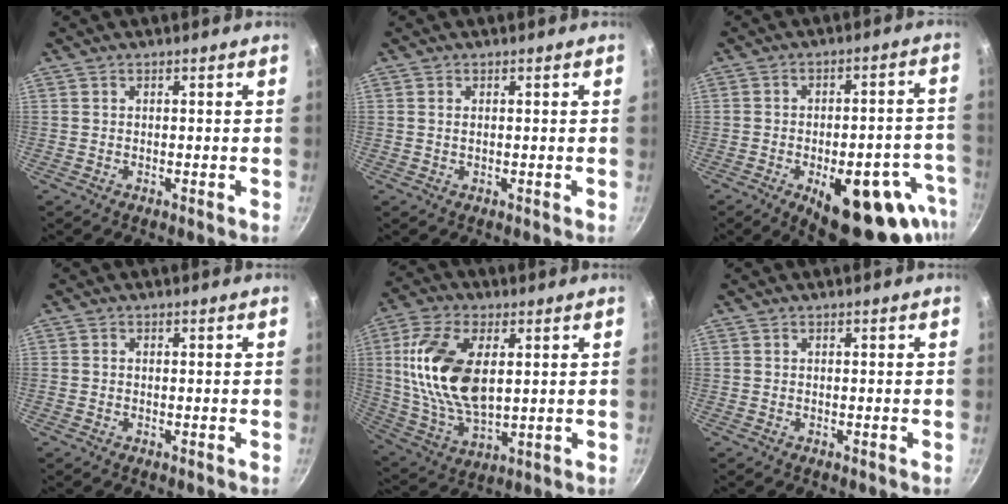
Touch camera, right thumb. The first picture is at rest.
{"total": 1.0, "force": [0.2, 0.6, 0.8], "torque": [-0.014, 0.001, 0.003]}
{"total": 23.0, "force": [-10.5, 10.2, 17.7], "torque": [-0.161, 0.028, -0.128]}
{"total": 0.6, "force": [0.0, 0.5, 0.4], "torque": [-0.005, 0.003, -0.001]}
{"total": 18.3, "force": [3.6, 10.0, 14.9], "torque": [-0.278, -0.008, 0.075]}
{"total": 0.0}